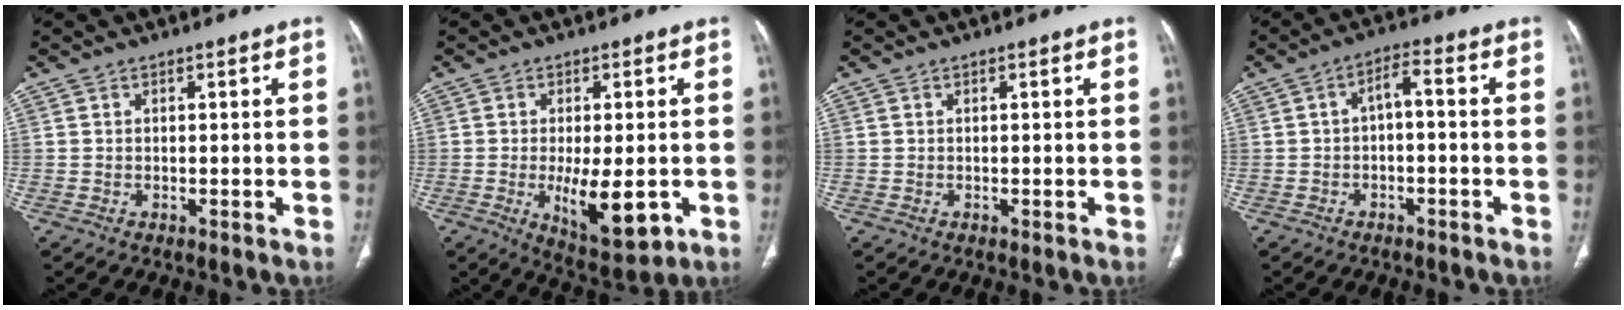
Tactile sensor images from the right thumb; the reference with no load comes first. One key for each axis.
{"total": 10.4, "fx": -2.3, "fy": 4.1, "fz": 9.3, "tx": -0.133, "ty": -0.020, "tz": -0.024}
{"total": 0.0}
{"total": 3.7, "fx": -1.1, "fy": 1.7, "fz": 3.1, "tx": -0.048, "ty": 0.031, "tz": -0.021}